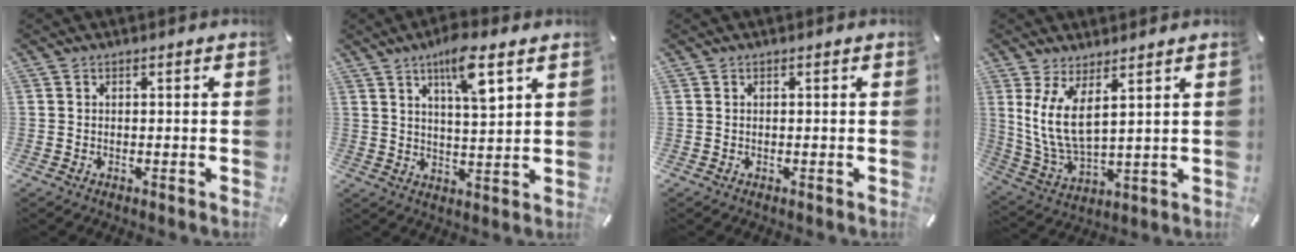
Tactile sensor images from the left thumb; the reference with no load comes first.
{"total": 9.5, "force": [5.8, 2.2, 7.2], "torque": [-0.122, -0.025, 0.095]}
{"total": 0.0}
{"total": 10.2, "force": [4.4, 4.3, 8.2], "torque": [-0.199, -0.023, 0.083]}